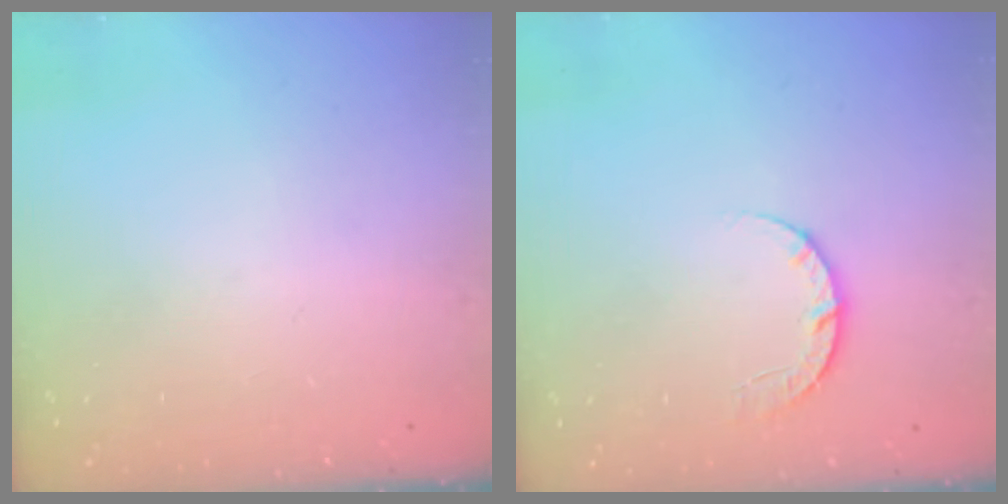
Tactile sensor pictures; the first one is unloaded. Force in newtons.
{"total": 4.6, "press": 4.5, "slide": 0.7}